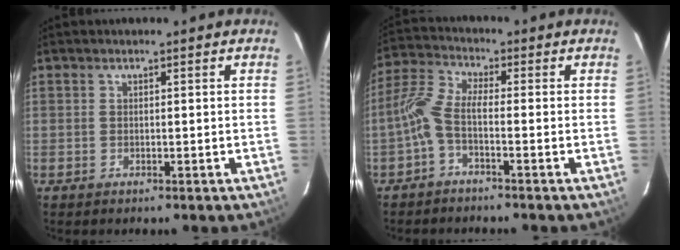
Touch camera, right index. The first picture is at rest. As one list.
[{"total": 5.2, "force": [-2.1, 1.2, 4.7], "torque": [-0.117, 0.016, -0.047]}]